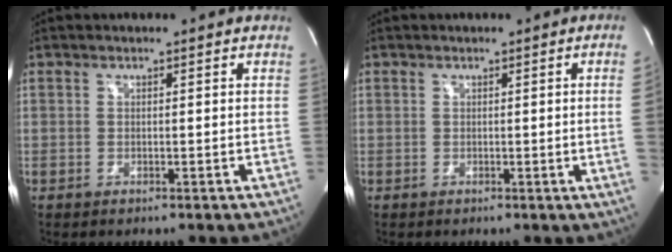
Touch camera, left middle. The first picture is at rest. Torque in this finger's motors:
{"motor_torque": [0.24, -0.47, -0.31, -0.07]}